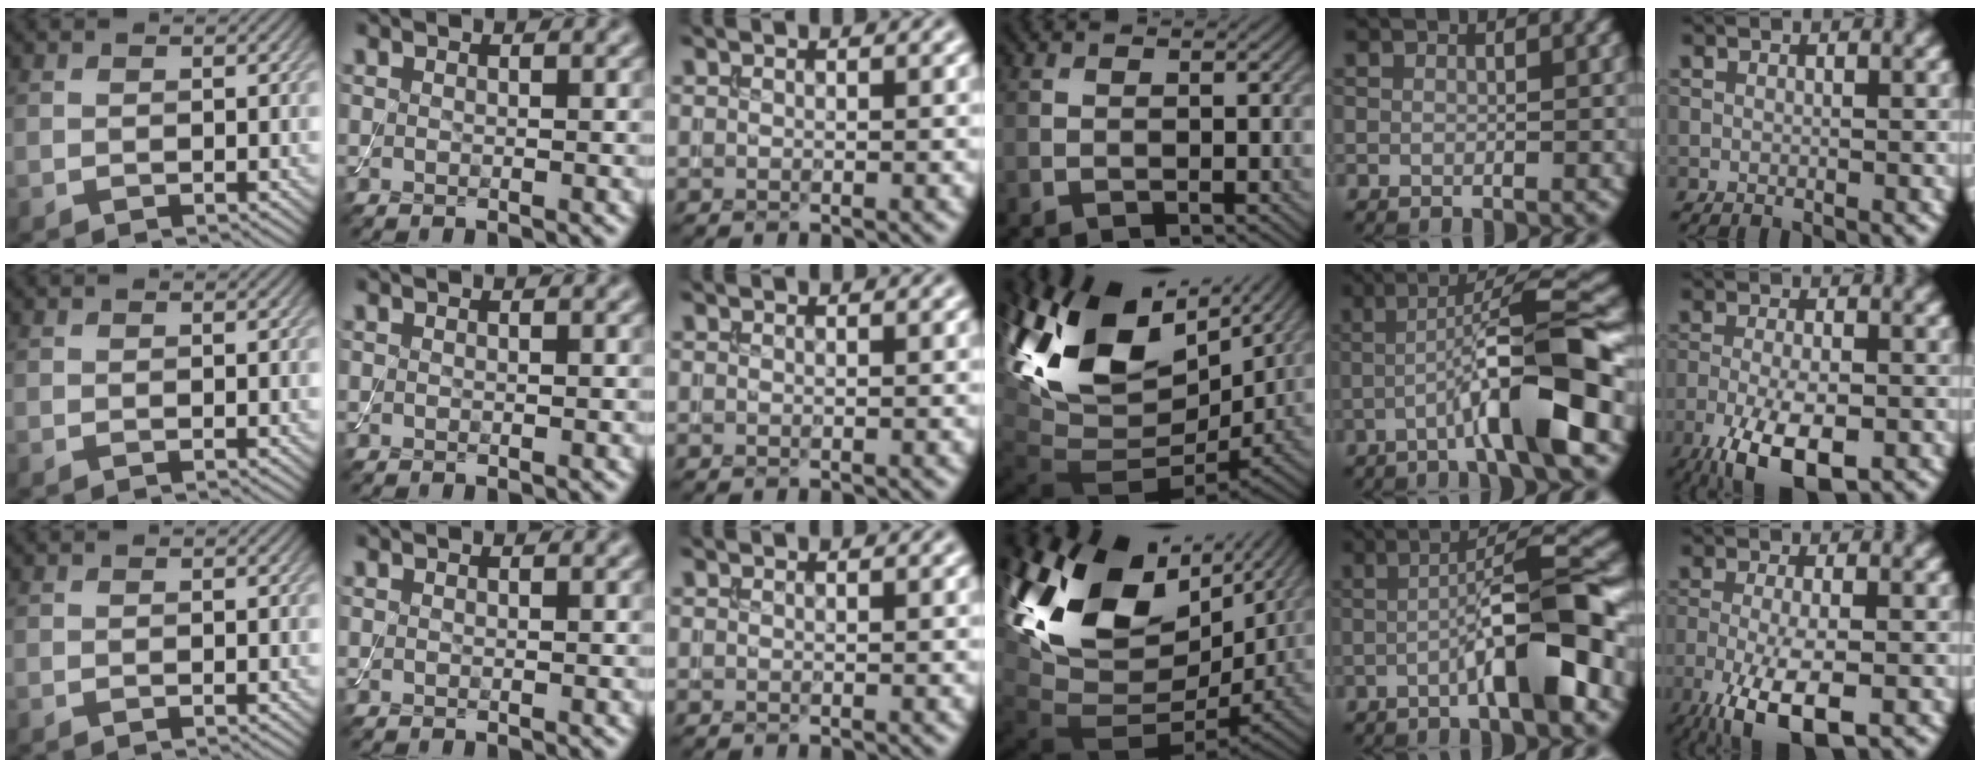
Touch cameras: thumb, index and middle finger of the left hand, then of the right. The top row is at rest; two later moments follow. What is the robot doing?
{"motion": "assemble", "object": "toy tower of hanoi"}